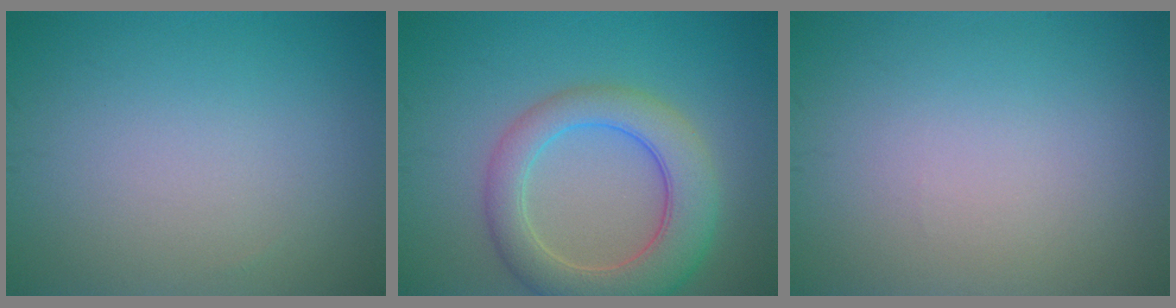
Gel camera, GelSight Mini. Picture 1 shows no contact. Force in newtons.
{"total": 6.6, "press": 6.5, "slide": 0.6}
{"total": 0.0}